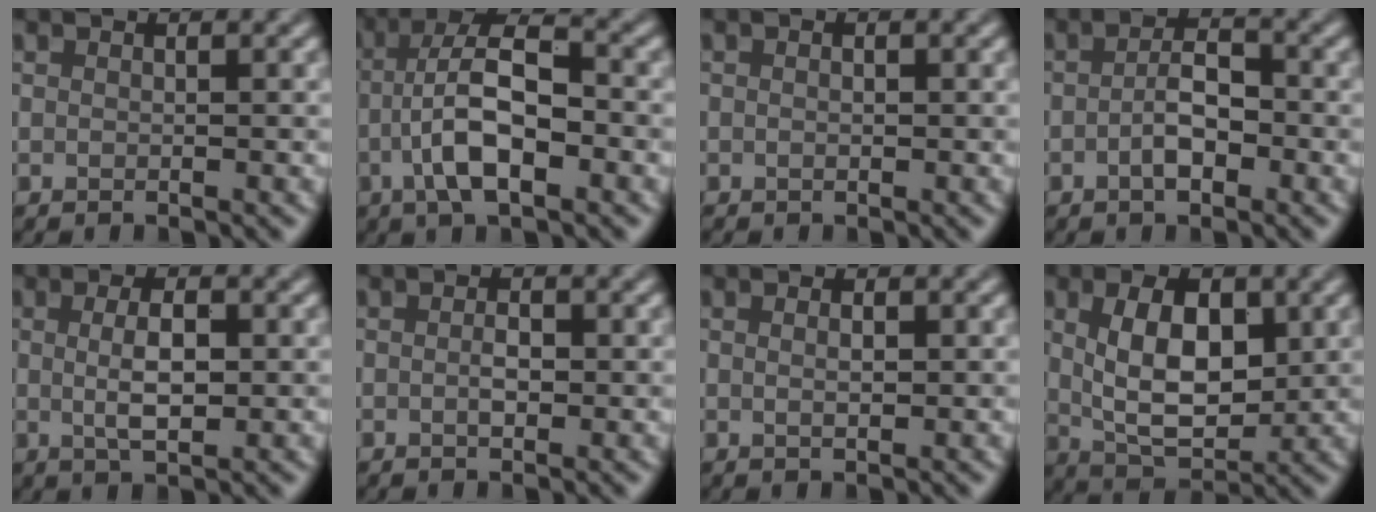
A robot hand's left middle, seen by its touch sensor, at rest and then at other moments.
{"total": 6.9, "force": [-2.1, 2.4, 6.1], "torque": [-0.112, 0.015, -0.045]}
{"total": 0.7, "force": [0.0, 0.7, 0.1], "torque": [0.007, -0.005, 0.000]}
{"total": 2.8, "force": [-1.0, 1.2, 2.3], "torque": [-0.040, 0.005, -0.023]}
{"total": 3.2, "force": [0.2, 1.0, 3.0], "torque": [-0.060, -0.001, 0.004]}
{"total": 1.4, "force": [0.0, 0.7, 1.2], "torque": [-0.021, 0.000, -0.002]}
{"total": 1.0, "force": [0.3, 0.4, 0.9], "torque": [-0.017, -0.001, 0.006]}
{"total": 6.8, "force": [1.2, 3.8, 5.5], "torque": [-0.101, -0.003, 0.028]}